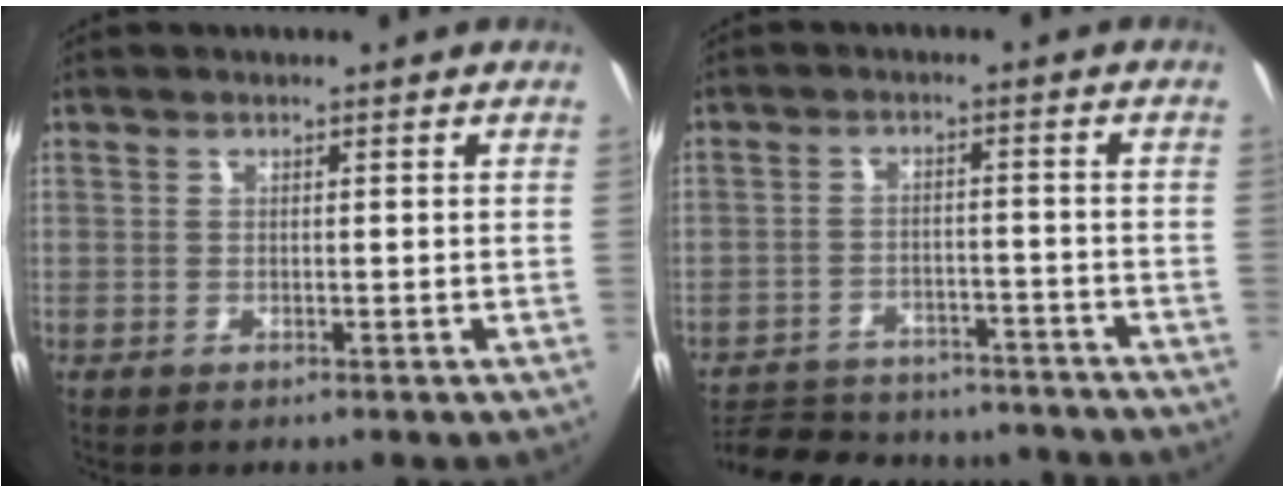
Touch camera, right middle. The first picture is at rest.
{"total": 21.6, "force": [-18.4, 8.0, 8.0], "torque": [-0.173, 0.012, -0.244]}